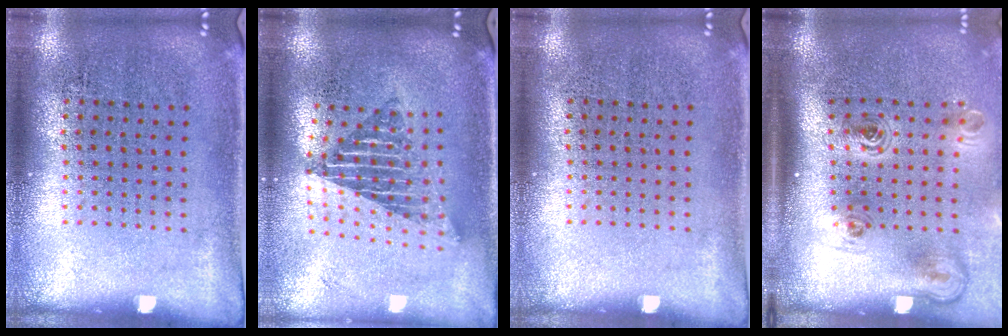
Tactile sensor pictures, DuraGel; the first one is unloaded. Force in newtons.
{"total": 1.8, "press": 1.4, "slide": 1.1}
{"total": 0.0}
{"total": 2.2, "press": 1.4, "slide": 1.7}